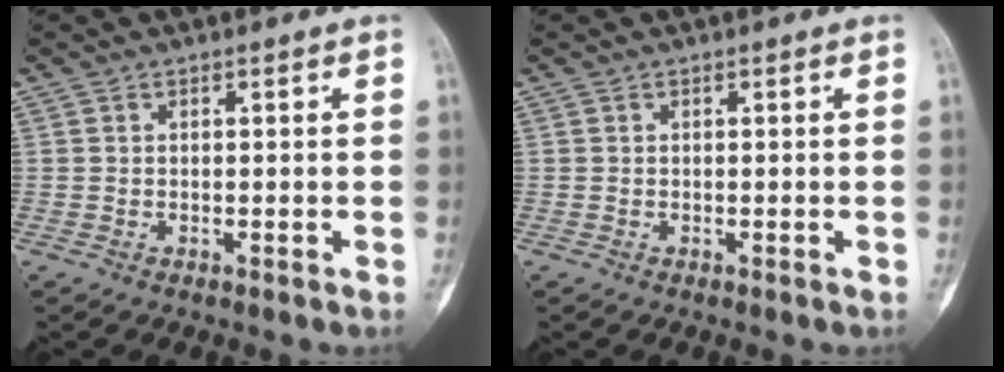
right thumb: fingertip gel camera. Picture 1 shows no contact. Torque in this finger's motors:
{"motor_torque": [0.12, -0.07, 0.15, 0.02, 0.06]}